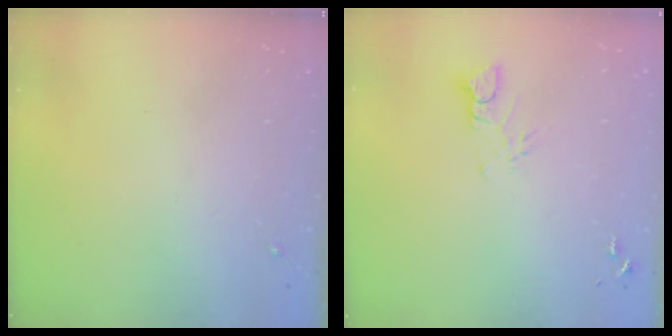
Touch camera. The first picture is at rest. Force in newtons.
{"total": 3.4, "press": 3.4, "slide": 0.2}